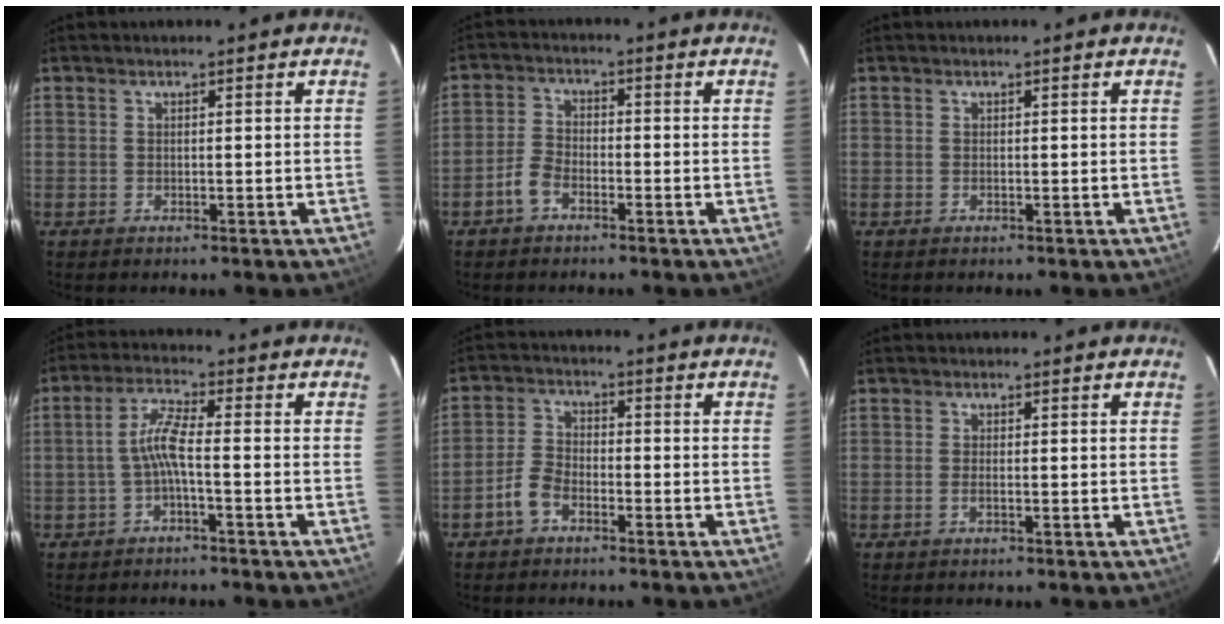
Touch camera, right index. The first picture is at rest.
{"total": 3.8, "force": [-2.4, 2.1, 2.0], "torque": [-0.050, 0.012, -0.049]}
{"total": 0.0}
{"total": 4.6, "force": [-1.6, 0.2, 4.3], "torque": [-0.098, 0.011, -0.032]}
{"total": 4.4, "force": [-2.8, 2.4, 2.4], "torque": [-0.057, 0.013, -0.057]}
{"total": 1.0, "force": [-0.4, 0.0, 0.9], "torque": [-0.019, 0.001, -0.008]}